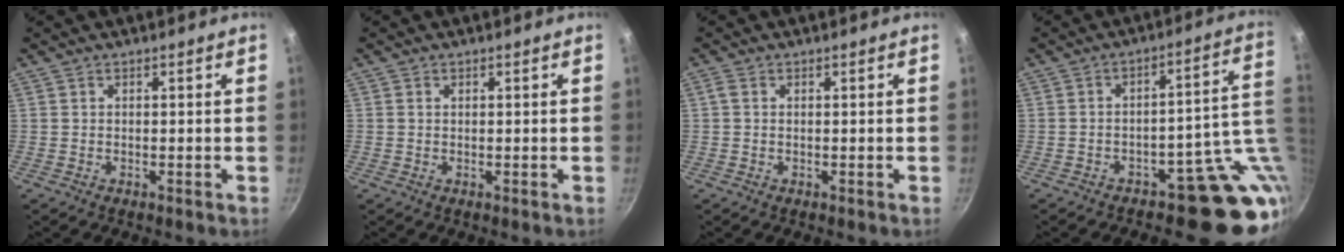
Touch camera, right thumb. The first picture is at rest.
{"total": 0.6, "force": [0.2, 0.5, 0.3], "torque": [-0.005, 0.002, 0.004]}
{"total": 1.0, "force": [0.2, 0.6, 0.8], "torque": [-0.019, 0.003, 0.002]}
{"total": 11.8, "force": [-3.1, 7.4, 8.7], "torque": [-0.034, 0.038, -0.039]}